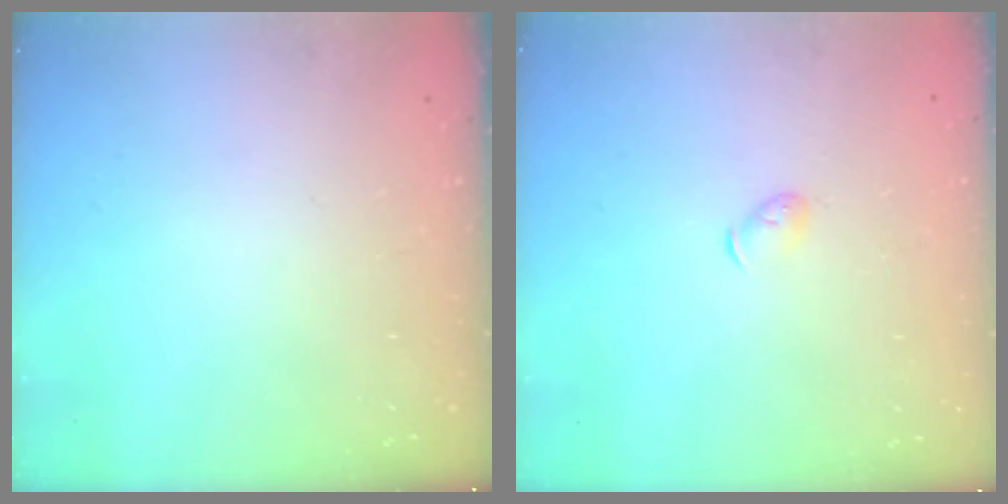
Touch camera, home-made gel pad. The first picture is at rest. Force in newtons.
{"total": 3.8, "press": 3.7, "slide": 0.9}